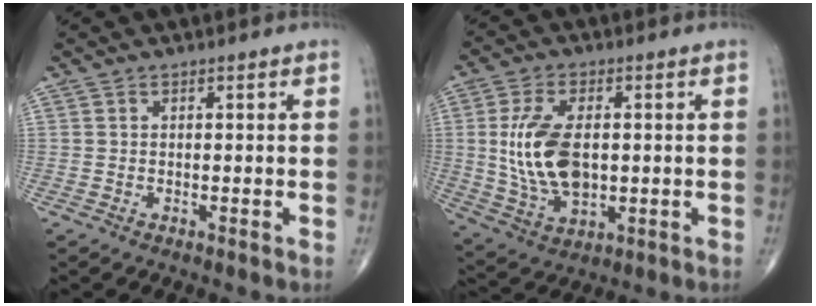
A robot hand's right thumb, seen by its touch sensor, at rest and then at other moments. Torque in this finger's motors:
{"motor_torque": [0.10, 0.67, 0.97, -0.05, 0.33]}